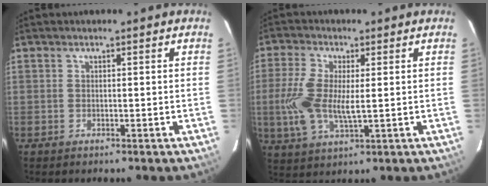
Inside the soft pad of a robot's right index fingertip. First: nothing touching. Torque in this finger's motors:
{"motor_torque": [0.41, 0.16, 0.14, 0.13]}